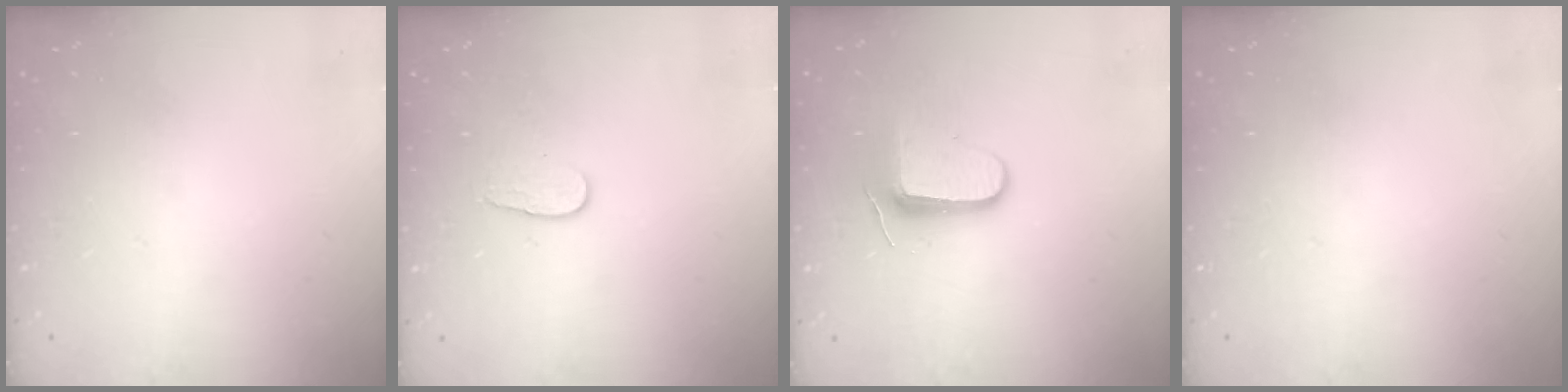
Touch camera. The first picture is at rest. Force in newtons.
{"total": 5.3, "press": 5.3, "slide": 0.5}
{"total": 8.7, "press": 8.6, "slide": 0.9}
{"total": 0.0}